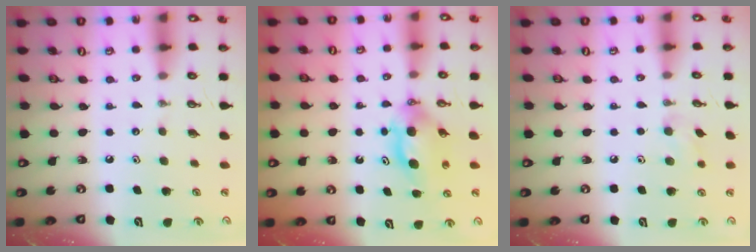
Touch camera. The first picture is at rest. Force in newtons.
{"total": 5.5, "press": 5.5, "slide": 0.7}
{"total": 7.3, "press": 7.3, "slide": 0.6}